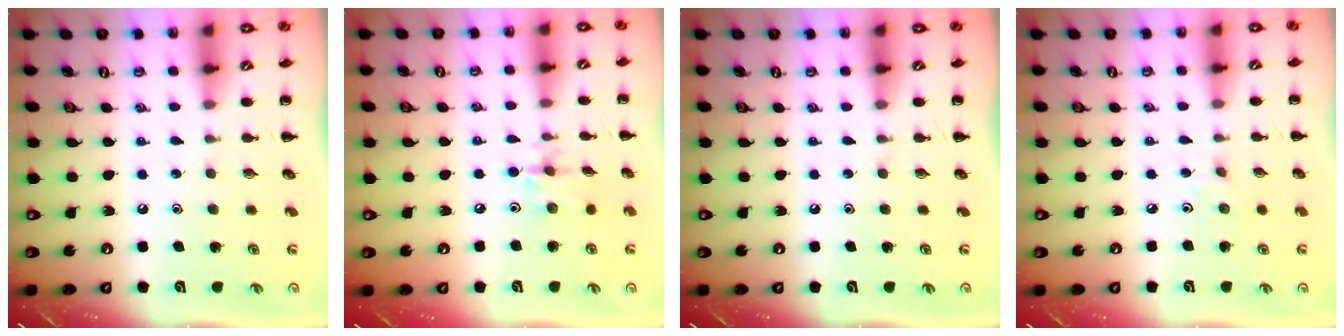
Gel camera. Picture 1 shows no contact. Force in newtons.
{"total": 4.1, "press": 4.1, "slide": 0.5}
{"total": 0.0}
{"total": 2.7, "press": 2.5, "slide": 0.9}